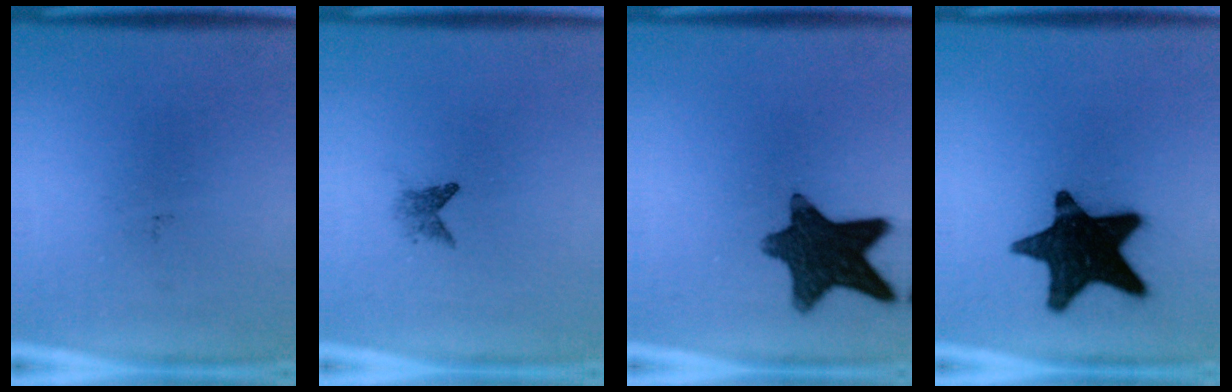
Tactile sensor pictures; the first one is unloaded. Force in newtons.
{"total": 1.6}
{"total": 12.8}
{"total": 17.9}